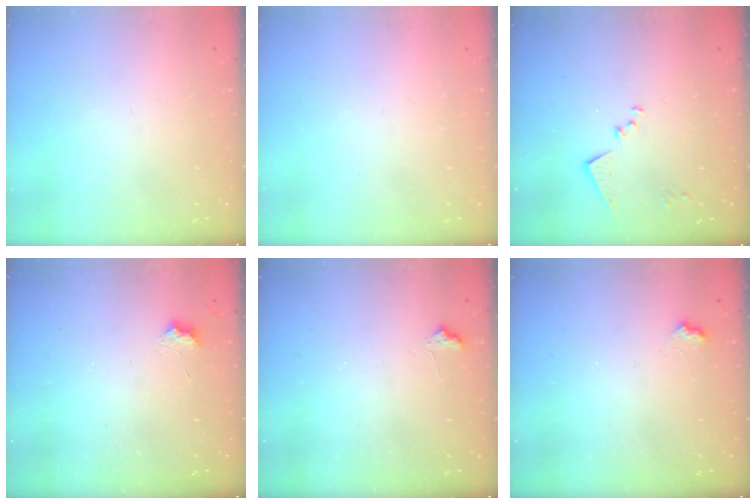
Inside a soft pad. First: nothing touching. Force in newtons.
{"total": 0.0}
{"total": 9.1, "press": 9.1, "slide": 0.6}
{"total": 4.3, "press": 4.3, "slide": 0.6}
{"total": 6.0, "press": 5.9, "slide": 0.9}
{"total": 4.3, "press": 4.2, "slide": 0.7}